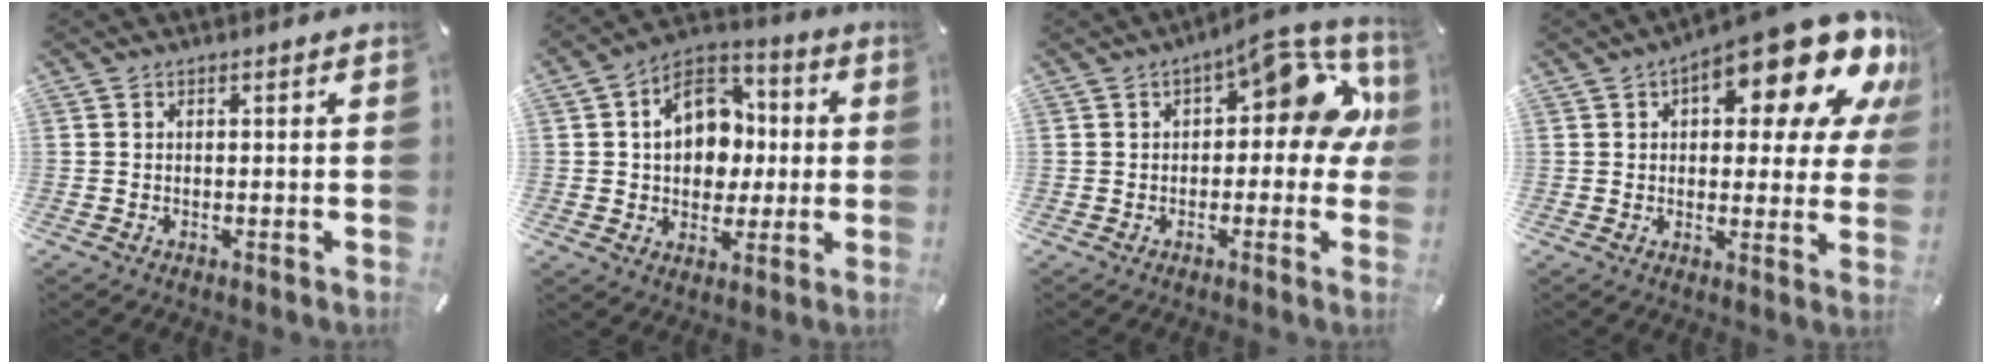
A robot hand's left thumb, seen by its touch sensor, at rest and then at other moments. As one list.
[{"total": 13.2, "force": [1.1, 10.8, 7.6], "torque": [-0.113, 0.009, 0.023]}, {"total": 13.4, "force": [4.6, 5.8, 11.2], "torque": [-0.147, -0.023, 0.073]}, {"total": 18.9, "force": [10.6, 7.3, 13.9], "torque": [-0.177, -0.075, 0.167]}]